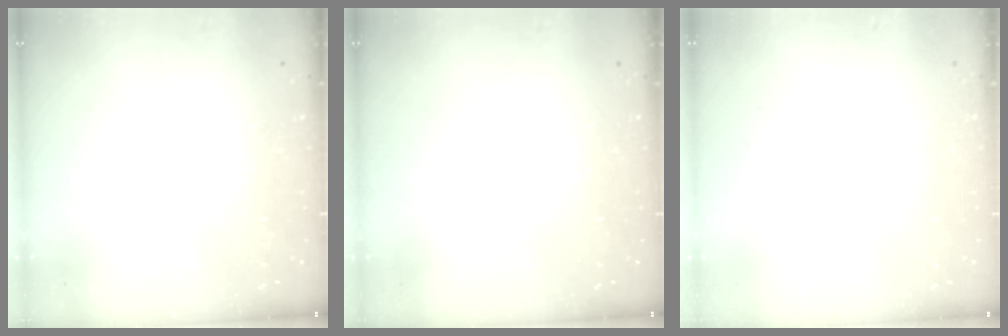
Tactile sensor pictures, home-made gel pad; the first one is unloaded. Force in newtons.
{"total": 0.0}
{"total": 0.7, "press": 0.7, "slide": 0.1}